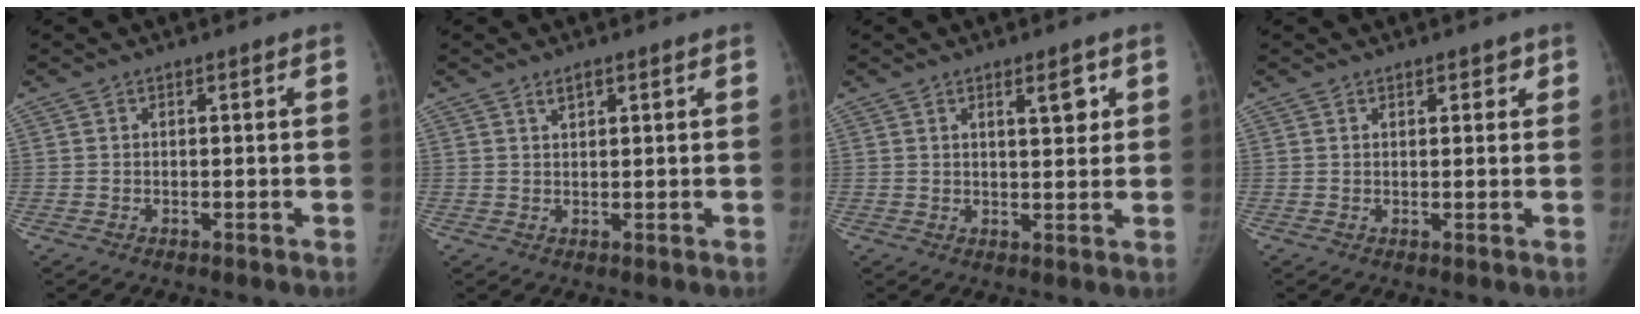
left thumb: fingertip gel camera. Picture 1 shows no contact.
{"total": 1.7, "force": [1.2, 0.7, 1.0], "torque": [-0.012, -0.006, 0.021]}
{"total": 4.3, "force": [2.0, 1.5, 3.5], "torque": [-0.040, -0.012, 0.032]}
{"total": 2.0, "force": [1.3, 1.2, 1.0], "torque": [0.004, -0.005, 0.015]}